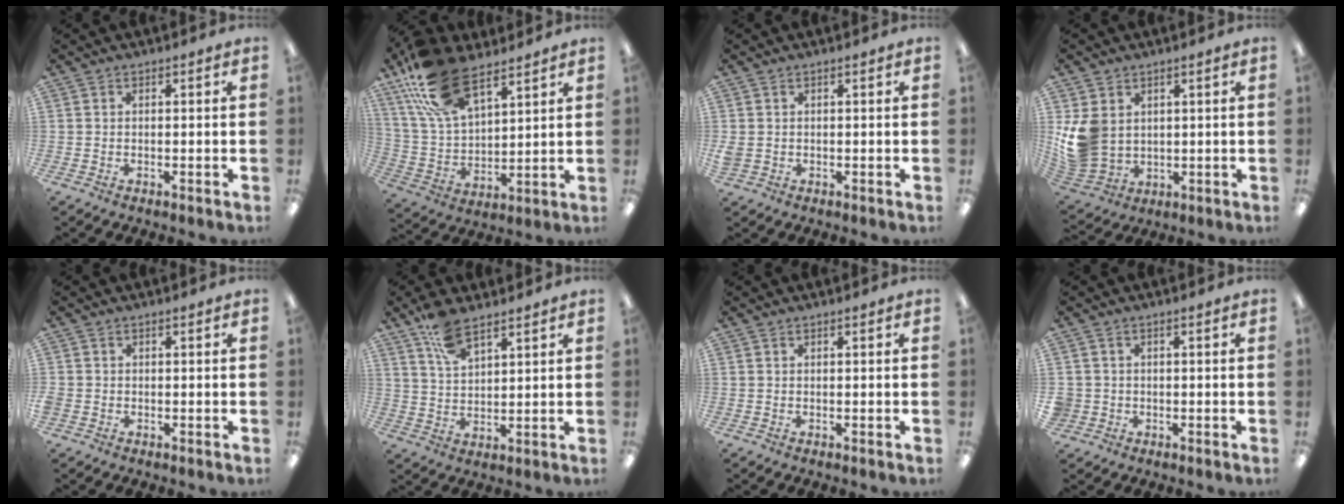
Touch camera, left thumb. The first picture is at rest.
{"total": 19.4, "force": [12.5, 9.3, 11.5], "torque": [-0.255, -0.042, 0.228]}
{"total": 2.0, "force": [0.1, 1.8, 1.0], "torque": [-0.019, 0.004, 0.003]}
{"total": 10.4, "force": [2.1, 8.7, 5.4], "torque": [-0.124, -0.008, 0.043]}
{"total": 1.2, "force": [-0.3, 1.1, 0.3], "torque": [-0.005, 0.003, -0.005]}
{"total": 8.7, "force": [6.4, 3.5, 4.7], "torque": [-0.093, -0.023, 0.118]}
{"total": 0.0}
{"total": 2.2, "force": [-0.1, 2.2, 0.2], "torque": [-0.005, 0.002, -0.003]}